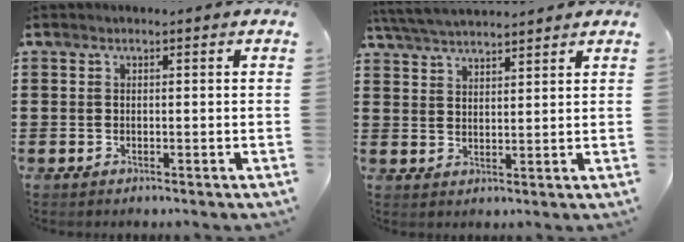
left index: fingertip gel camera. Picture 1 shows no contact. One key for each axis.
{"total": 4.3, "fx": 4.1, "fy": 0.0, "fz": 1.1, "tx": -0.035, "ty": -0.013, "tz": 0.076}